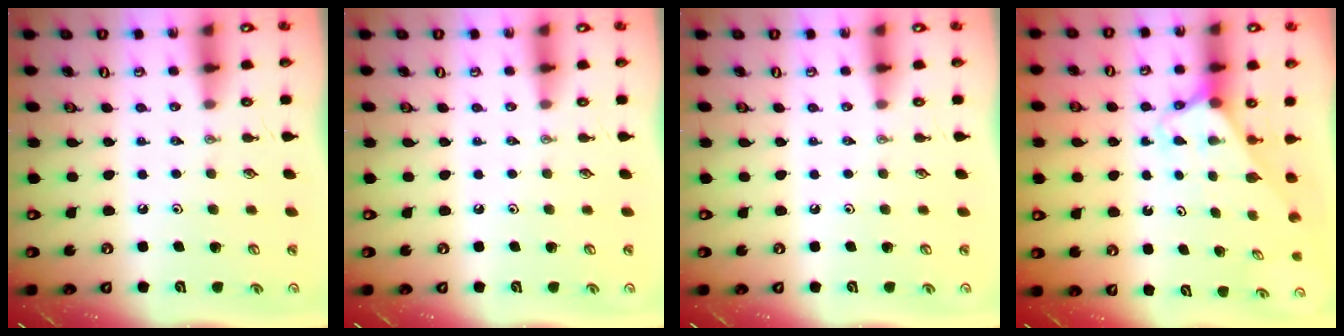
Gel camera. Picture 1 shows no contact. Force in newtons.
{"total": 0.0}
{"total": 0.0}
{"total": 2.6, "press": 2.6, "slide": 0.2}